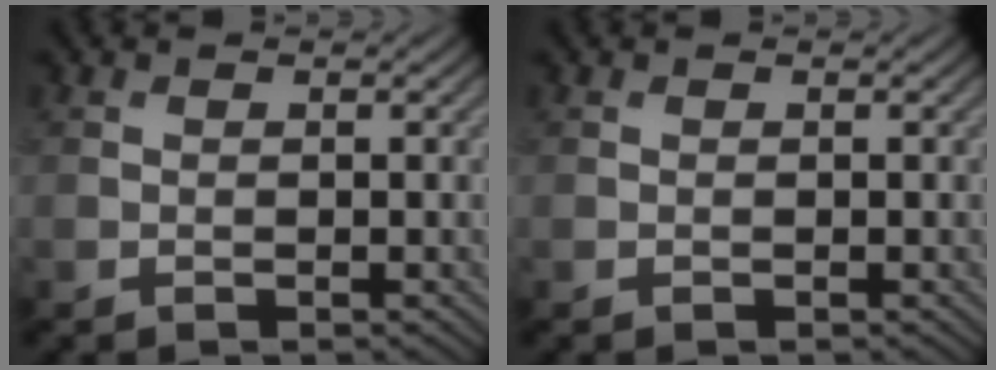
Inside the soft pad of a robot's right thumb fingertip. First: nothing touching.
{"total": 0.0}